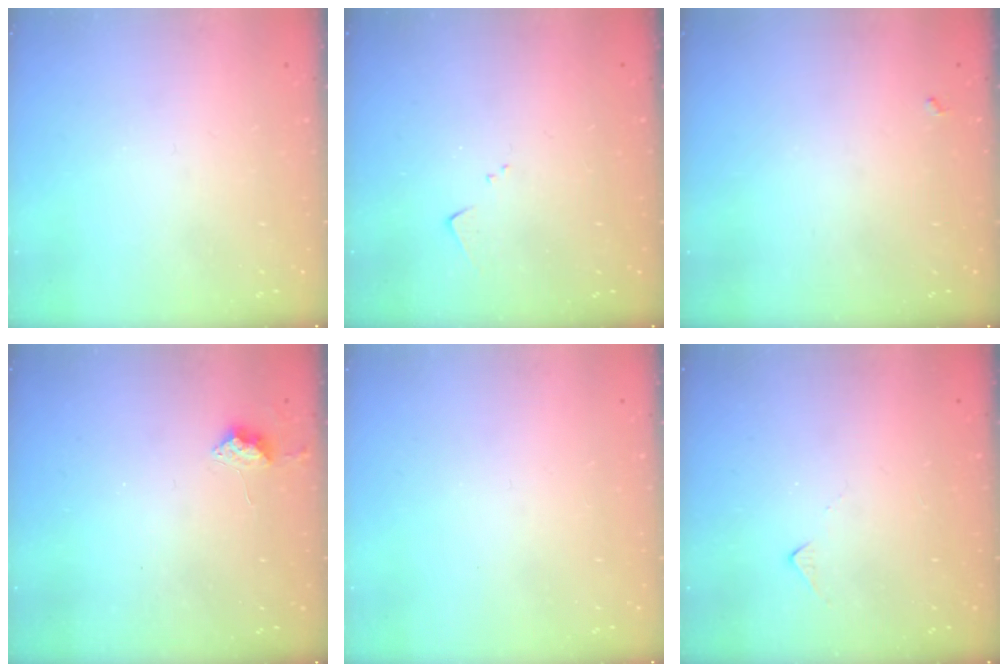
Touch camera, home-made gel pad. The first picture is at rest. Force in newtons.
{"total": 4.5, "press": 4.5, "slide": 0.5}
{"total": 3.6, "press": 3.5, "slide": 0.4}
{"total": 5.4, "press": 5.3, "slide": 0.6}
{"total": 0.0}
{"total": 5.4, "press": 5.3, "slide": 0.7}